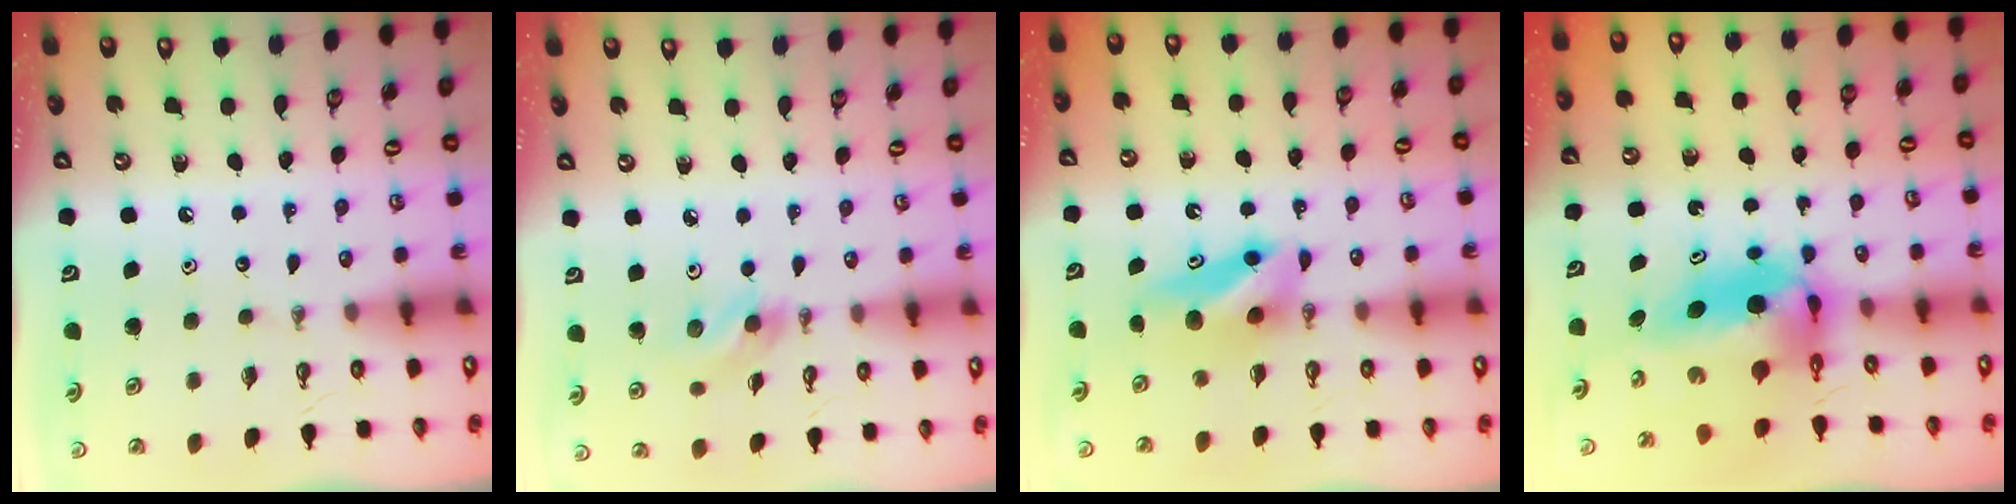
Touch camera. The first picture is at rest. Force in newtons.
{"total": 6.5, "press": 6.2, "slide": 2.0}
{"total": 8.1, "press": 7.6, "slide": 2.9}
{"total": 9.9, "press": 9.2, "slide": 3.6}